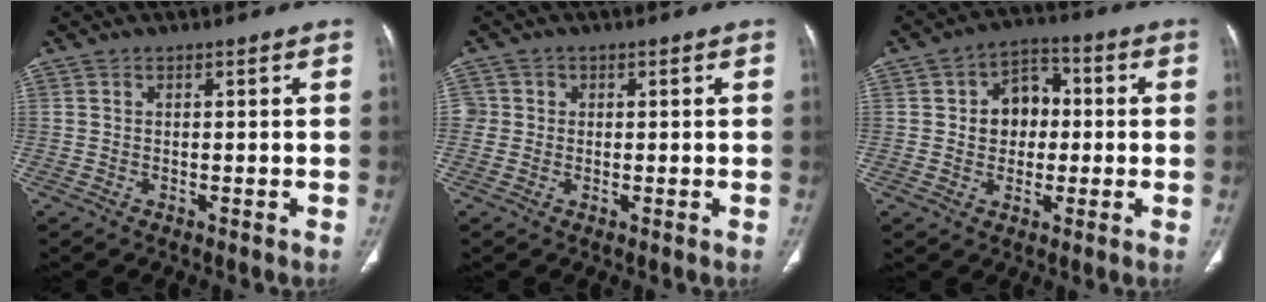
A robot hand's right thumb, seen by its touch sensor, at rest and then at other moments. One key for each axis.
{"total": 2.4, "fx": 0.2, "fy": 2.3, "fz": 0.1, "tx": 0.015, "ty": 0.006, "tz": 0.002}
{"total": 8.6, "fx": 0.5, "fy": 6.8, "fz": 5.2, "tx": -0.041, "ty": 0.021, "tz": 0.002}